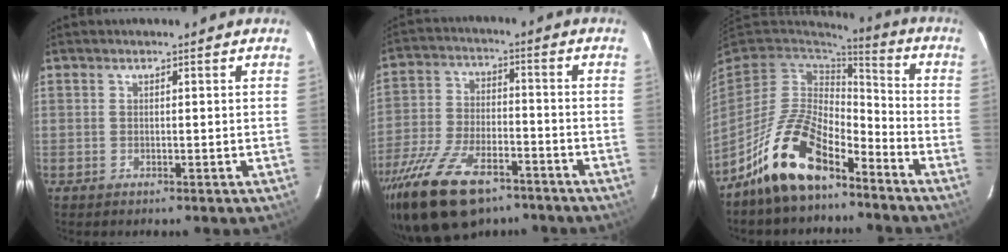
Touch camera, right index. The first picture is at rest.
{"total": 18.8, "force": [-12.8, 8.5, 10.8], "torque": [-0.235, -0.027, -0.224]}
{"total": 15.8, "force": [-10.6, 6.7, 9.7], "torque": [-0.198, 0.004, -0.193]}